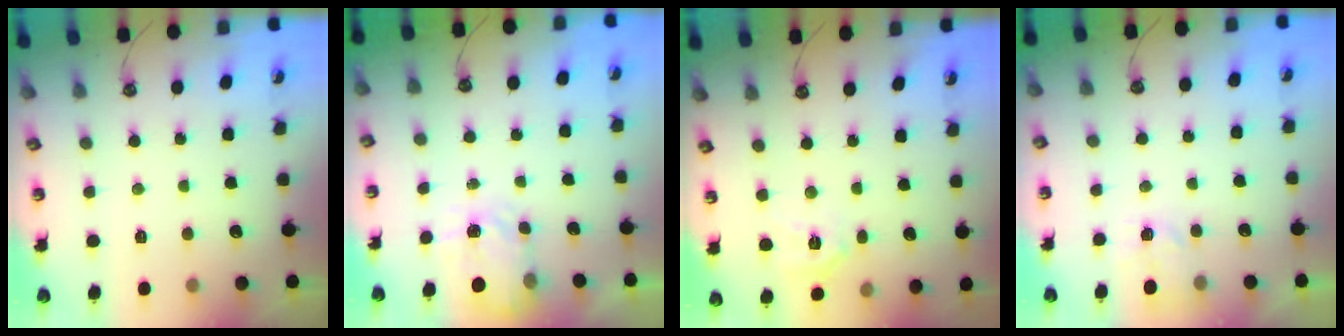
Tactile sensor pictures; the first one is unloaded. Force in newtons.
{"total": 3.8, "press": 3.7, "slide": 0.7}
{"total": 9.6, "press": 9.6, "slide": 1.1}
{"total": 3.1, "press": 3.1, "slide": 0.4}